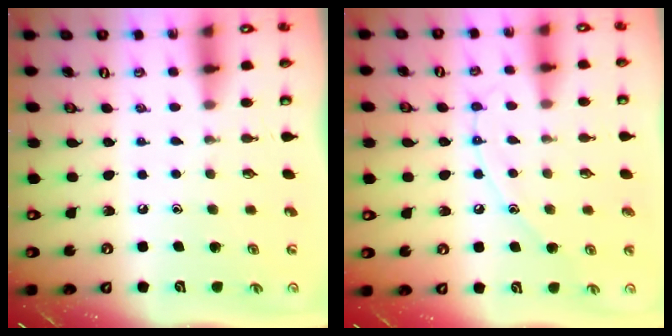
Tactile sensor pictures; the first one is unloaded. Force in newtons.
{"total": 8.8, "press": 8.8, "slide": 0.7}